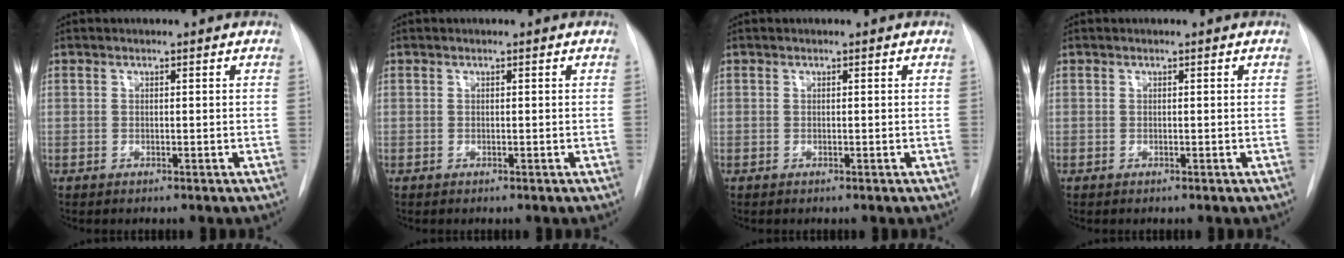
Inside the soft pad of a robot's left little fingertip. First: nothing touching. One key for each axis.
{"total": 0.0}
{"total": 0.0}
{"total": 0.0}